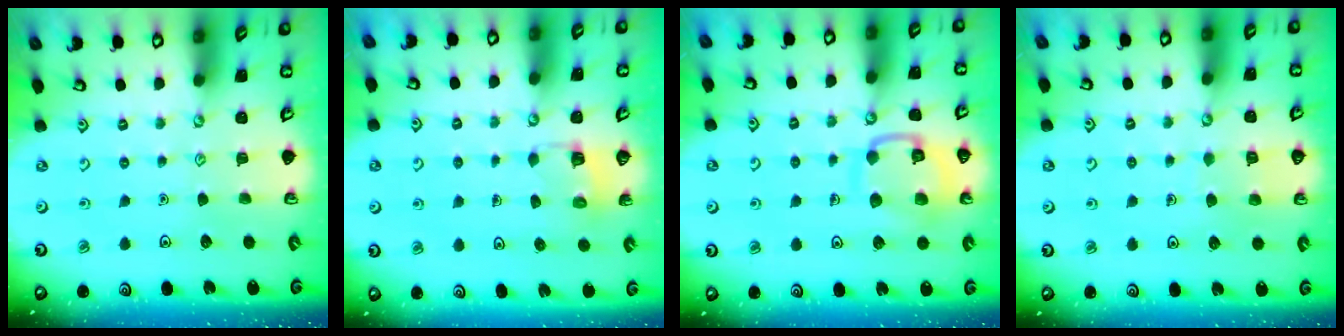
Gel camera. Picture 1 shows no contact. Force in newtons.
{"total": 2.8, "press": 2.8, "slide": 0.2}
{"total": 13.1, "press": 13.1, "slide": 1.4}
{"total": 4.2, "press": 4.2, "slide": 0.3}